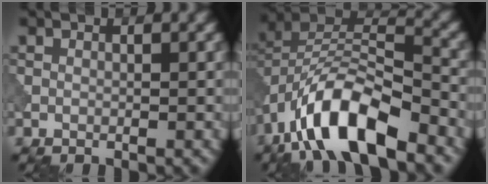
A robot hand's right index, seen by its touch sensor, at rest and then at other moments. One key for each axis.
{"total": 10.7, "fx": -6.4, "fy": 4.0, "fz": 7.6, "tx": -0.134, "ty": 0.011, "tz": -0.125}